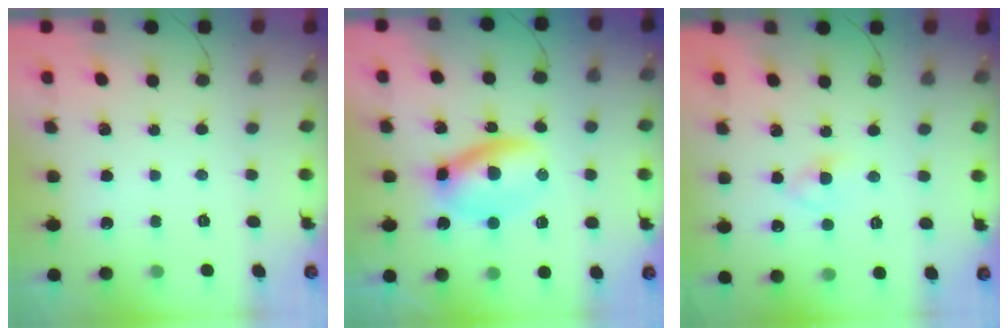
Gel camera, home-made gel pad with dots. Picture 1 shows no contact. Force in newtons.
{"total": 6.4, "press": 6.2, "slide": 1.5}
{"total": 2.8, "press": 2.7, "slide": 0.9}